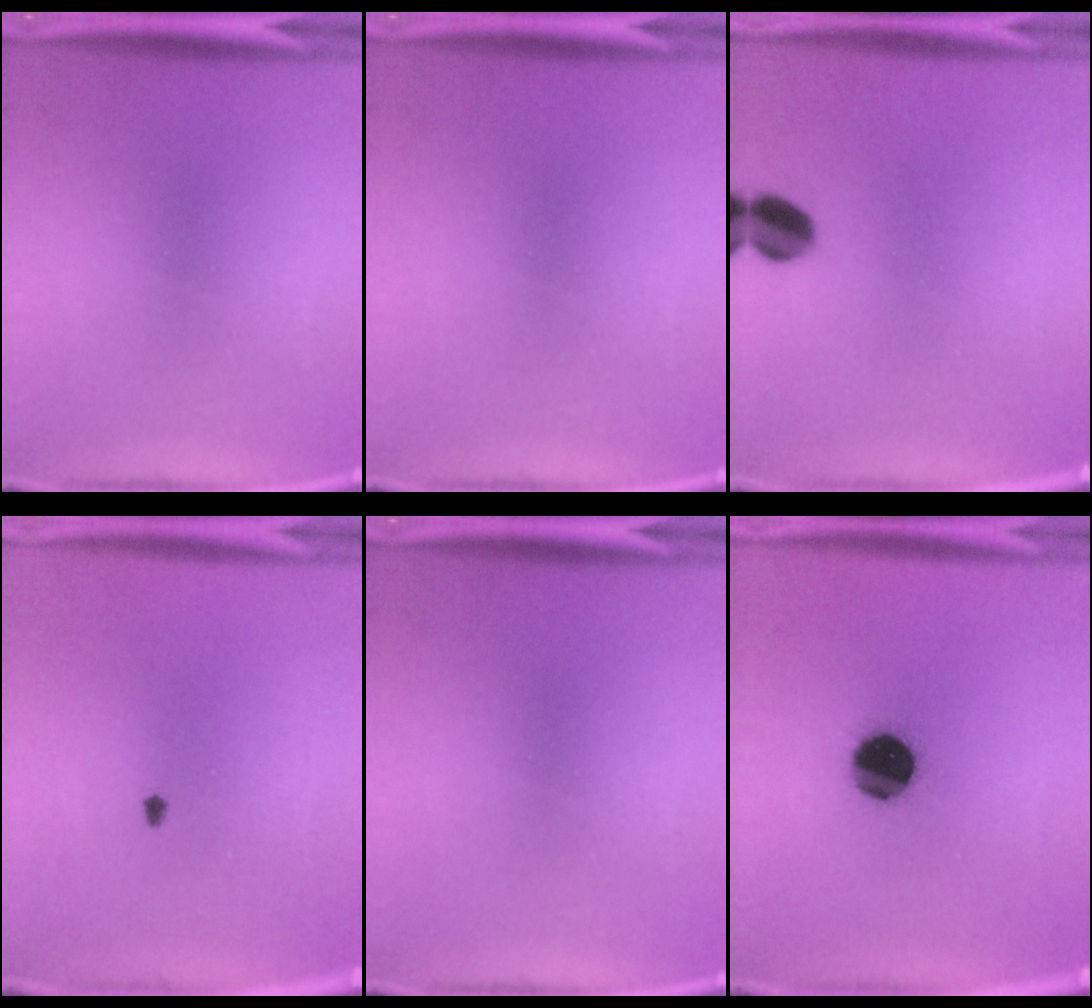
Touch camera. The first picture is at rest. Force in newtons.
{"total": 0.0}
{"total": 6.3}
{"total": 0.7}
{"total": 0.0}
{"total": 13.3}